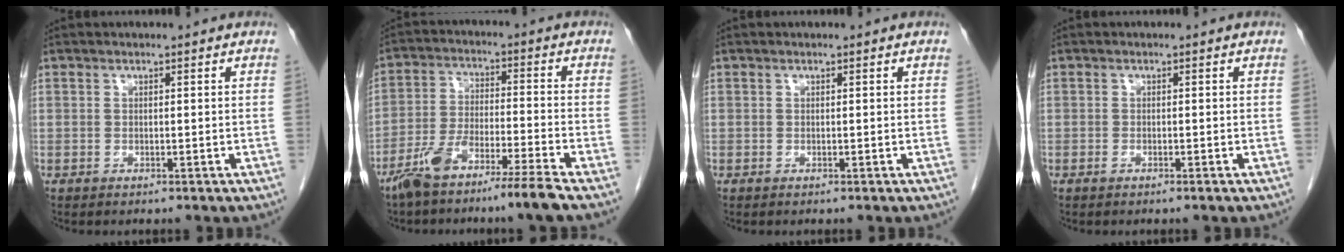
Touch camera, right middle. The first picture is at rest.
{"total": 9.2, "force": [-7.0, -0.7, 6.0], "torque": [-0.116, -0.017, -0.133]}
{"total": 0.0}
{"total": 0.6, "force": [-0.4, 0.0, 0.4], "torque": [-0.011, 0.000, -0.007]}